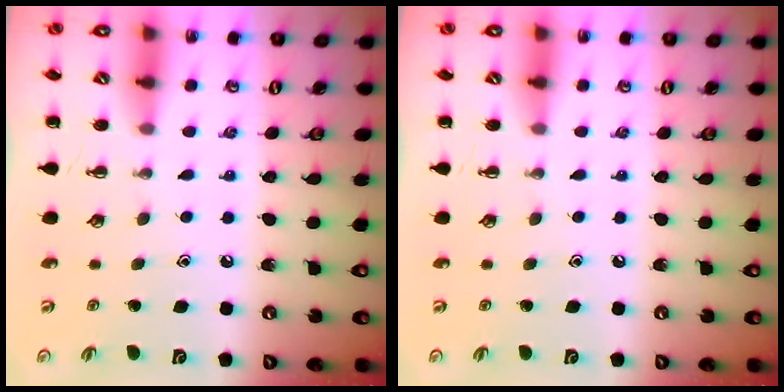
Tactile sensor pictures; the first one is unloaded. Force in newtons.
{"total": 0.0}